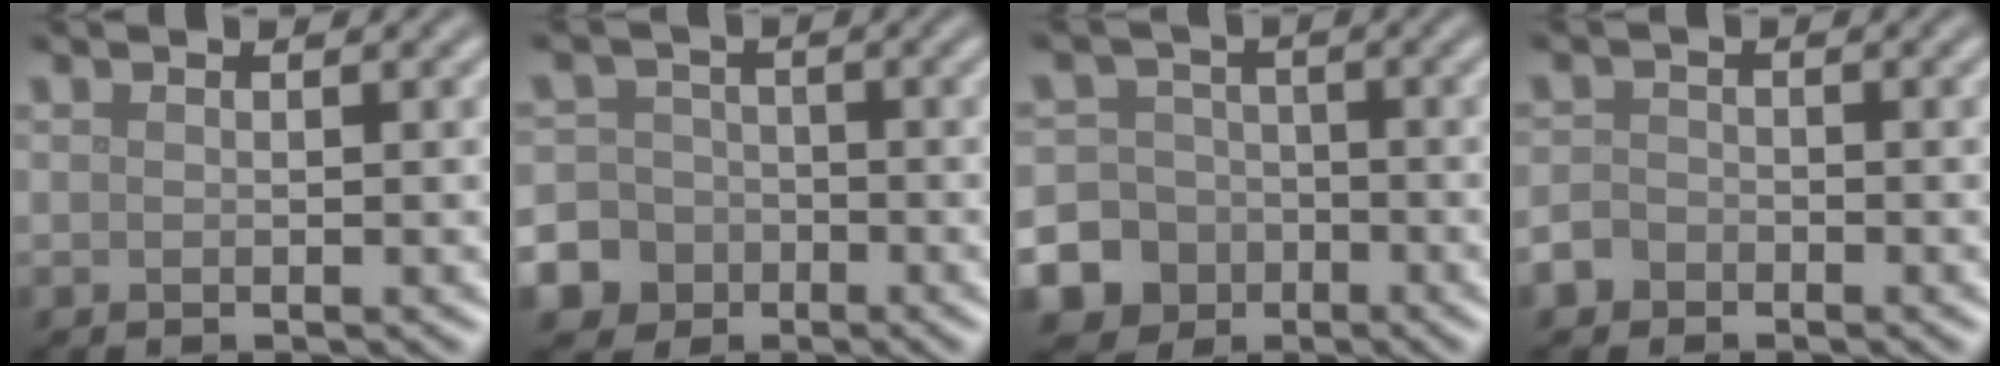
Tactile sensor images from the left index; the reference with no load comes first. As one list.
[{"total": 9.0, "force": [-4.5, 7.6, 1.5], "torque": [-0.043, -0.025, -0.103]}, {"total": 12.7, "force": [-5.5, 11.3, 1.8], "torque": [-0.065, -0.037, -0.112]}, {"total": 1.9, "force": [-1.3, 1.3, 0.4], "torque": [-0.006, 0.004, -0.032]}]